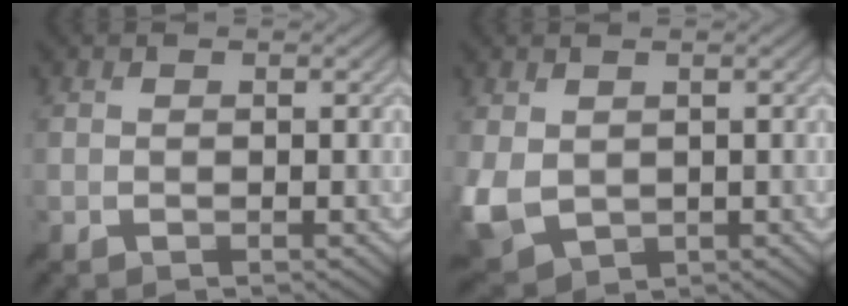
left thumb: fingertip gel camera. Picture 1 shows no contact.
{"total": 5.7, "force": [-0.1, 4.1, 3.9], "torque": [-0.118, -0.017, 0.007]}